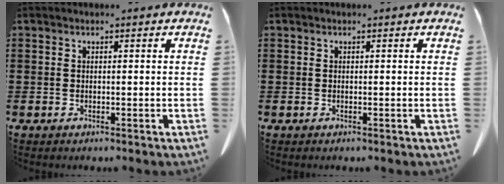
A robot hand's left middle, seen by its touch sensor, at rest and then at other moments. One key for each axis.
{"total": 0.0}